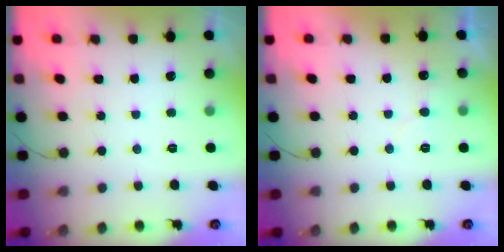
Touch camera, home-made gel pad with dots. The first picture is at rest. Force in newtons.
{"total": 5.3, "press": 5.3, "slide": 0.4}